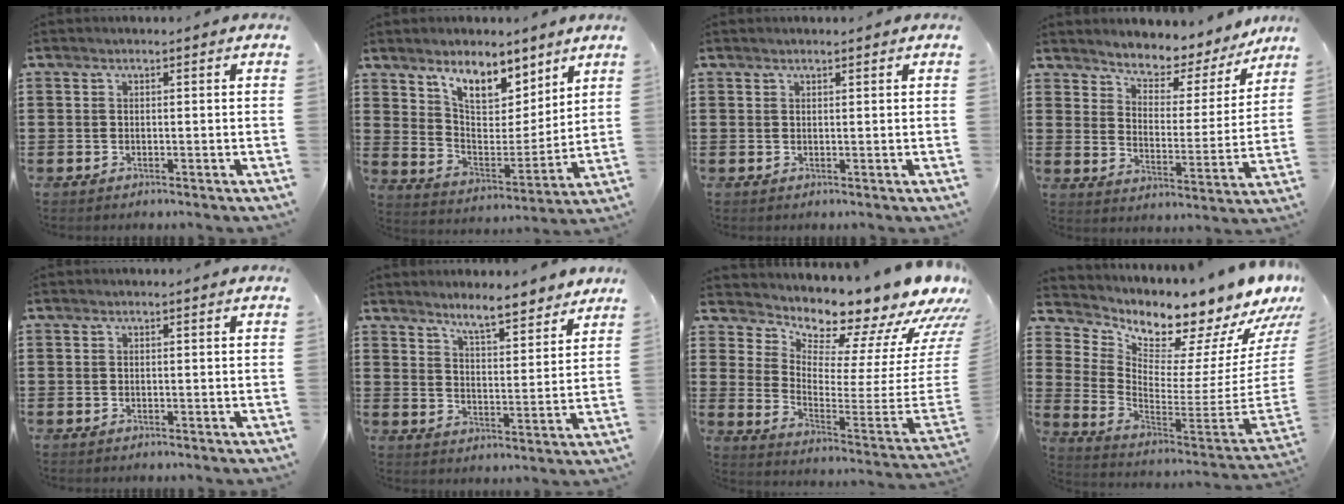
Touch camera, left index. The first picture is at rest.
{"total": 8.9, "force": [7.2, 3.7, 3.7], "torque": [-0.082, -0.035, 0.130]}
{"total": 0.7, "force": [0.6, 0.1, 0.2], "torque": [-0.006, 0.001, 0.012]}
{"total": 4.5, "force": [4.3, 1.3, 0.5], "torque": [-0.031, -0.041, 0.065]}
{"total": 0.0}
{"total": 6.0, "force": [5.6, 0.5, 2.1], "torque": [-0.053, -0.027, 0.097]}
{"total": 8.7, "force": [8.5, 0.4, 1.4], "torque": [-0.046, -0.107, 0.137]}
{"total": 7.9, "force": [7.4, 1.1, 2.7], "torque": [-0.066, -0.090, 0.113]}